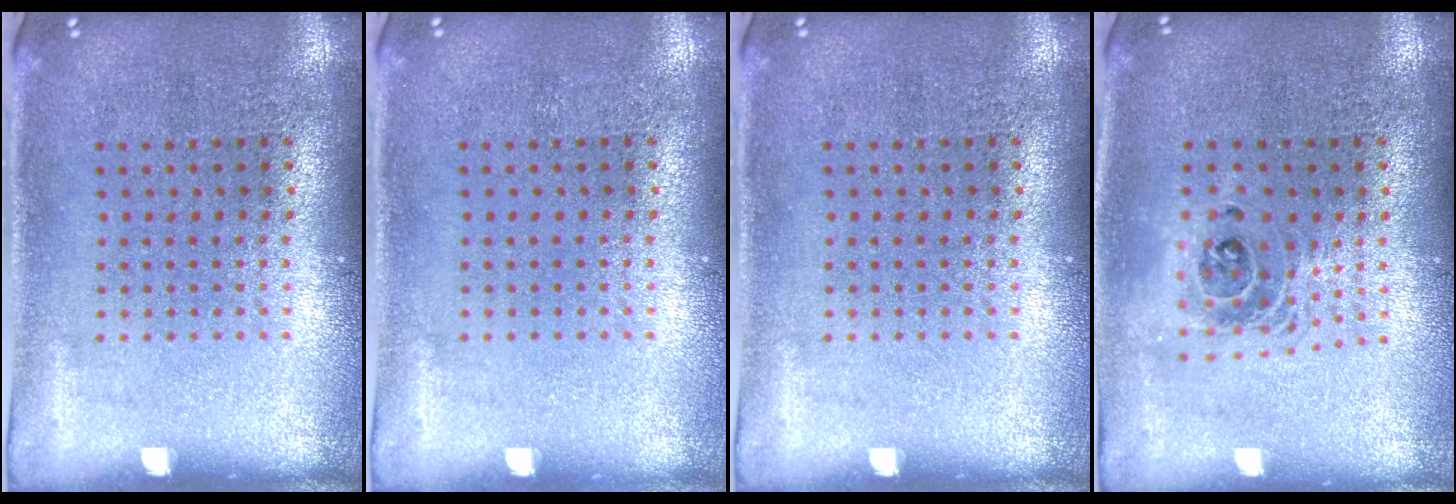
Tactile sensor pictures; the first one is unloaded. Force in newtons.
{"total": 0.0}
{"total": 0.0}
{"total": 1.5, "press": 1.2, "slide": 0.9}